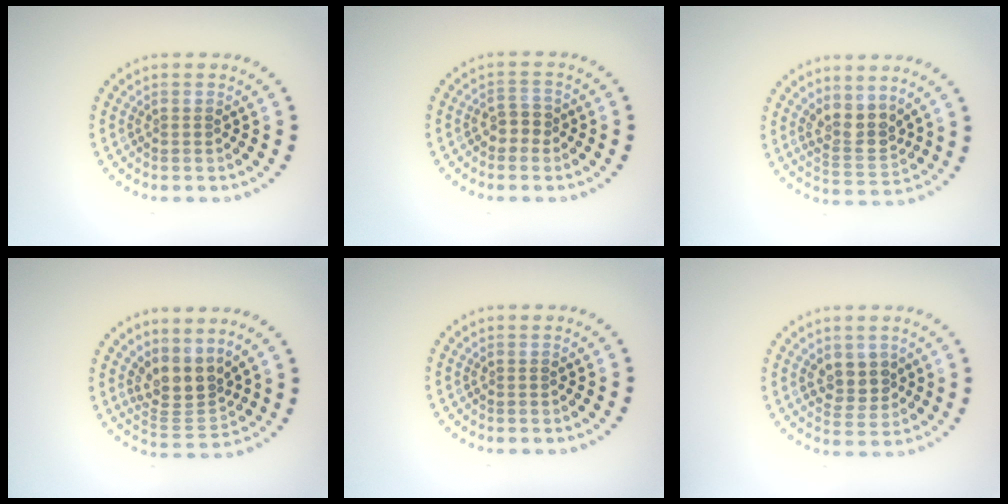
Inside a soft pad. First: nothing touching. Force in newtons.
{"total": 1.8, "press": 1.7, "slide": 0.8}
{"total": 3.3, "press": 2.9, "slide": 1.6}
{"total": 3.6, "press": 2.6, "slide": 2.5}
{"total": 0.0}
{"total": 2.8, "press": 2.7, "slide": 0.7}